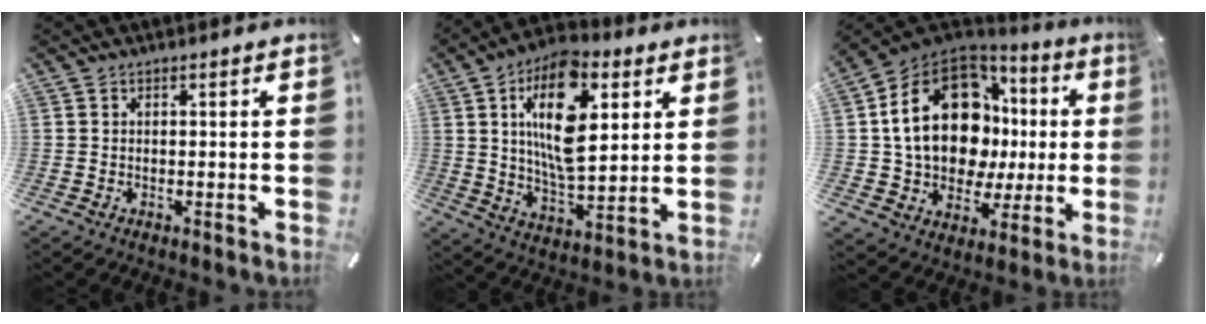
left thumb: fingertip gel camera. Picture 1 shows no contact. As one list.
[{"total": 18.6, "force": [6.6, 9.4, 14.6], "torque": [-0.270, -0.011, 0.107]}, {"total": 21.9, "force": [4.4, 15.9, 14.4], "torque": [-0.277, -0.013, 0.083]}]